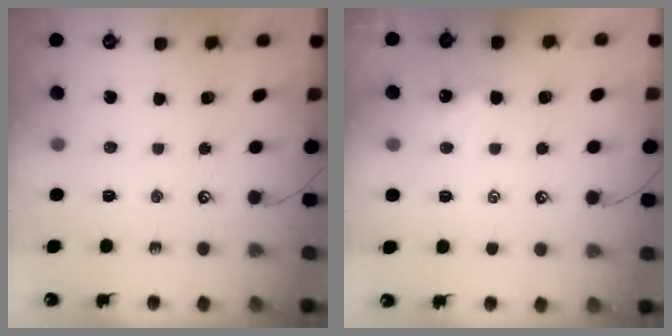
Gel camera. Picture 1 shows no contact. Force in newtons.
{"total": 0.0}